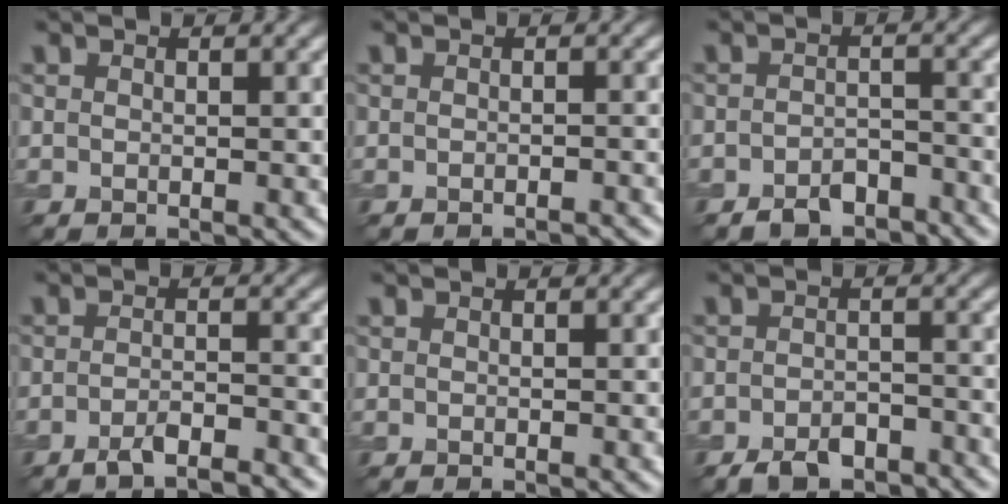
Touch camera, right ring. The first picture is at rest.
{"total": 1.0, "force": [-1.0, 0.1, 0.3], "torque": [-0.001, 0.001, -0.012]}
{"total": 3.7, "force": [-3.0, 1.8, 1.3], "torque": [-0.018, 0.002, -0.053]}
{"total": 3.2, "force": [-2.5, 0.7, 1.8], "torque": [-0.026, 0.003, -0.047]}
{"total": 0.0}
{"total": 3.9, "force": [-3.0, 1.8, 1.7], "torque": [-0.027, 0.000, -0.052]}